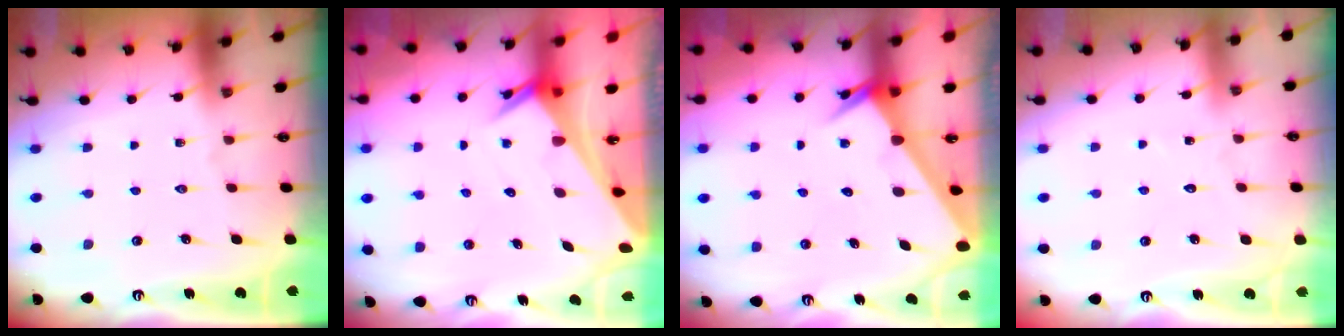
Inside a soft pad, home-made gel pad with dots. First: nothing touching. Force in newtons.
{"total": 3.6, "press": 3.6, "slide": 0.3}
{"total": 3.2, "press": 3.2, "slide": 0.1}
{"total": 4.8, "press": 4.8, "slide": 0.5}